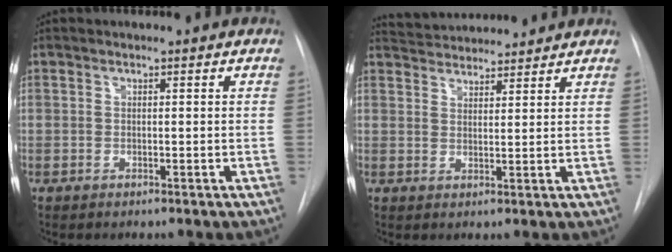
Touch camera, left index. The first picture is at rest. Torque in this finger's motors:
{"motor_torque": [-0.60, -1.08, 0.04, 0.00]}